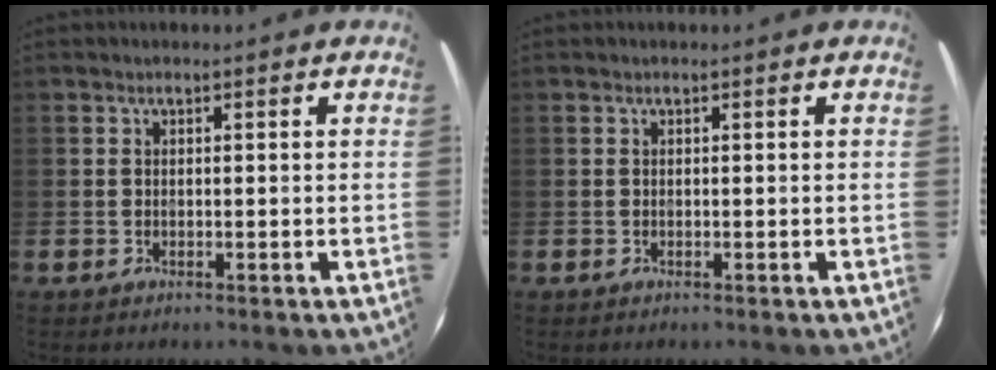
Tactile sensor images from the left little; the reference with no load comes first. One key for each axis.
{"total": 0.0}